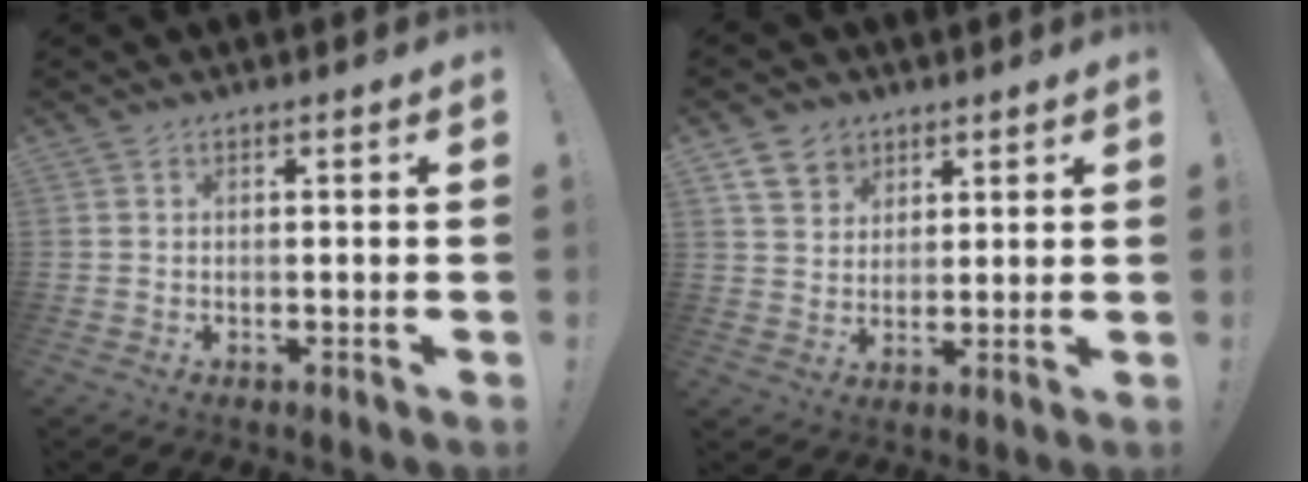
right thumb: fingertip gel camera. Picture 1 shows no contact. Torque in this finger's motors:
{"motor_torque": [-0.04, 0.01, 0.41, 0.19, -0.01]}